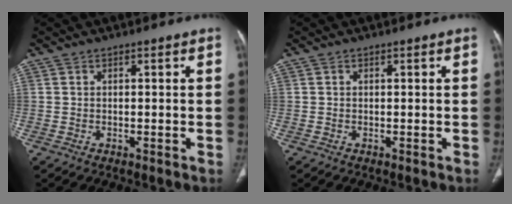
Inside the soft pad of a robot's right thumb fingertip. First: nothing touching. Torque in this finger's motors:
{"motor_torque": [-0.23, 0.17, 0.26, 0.27, -0.03]}